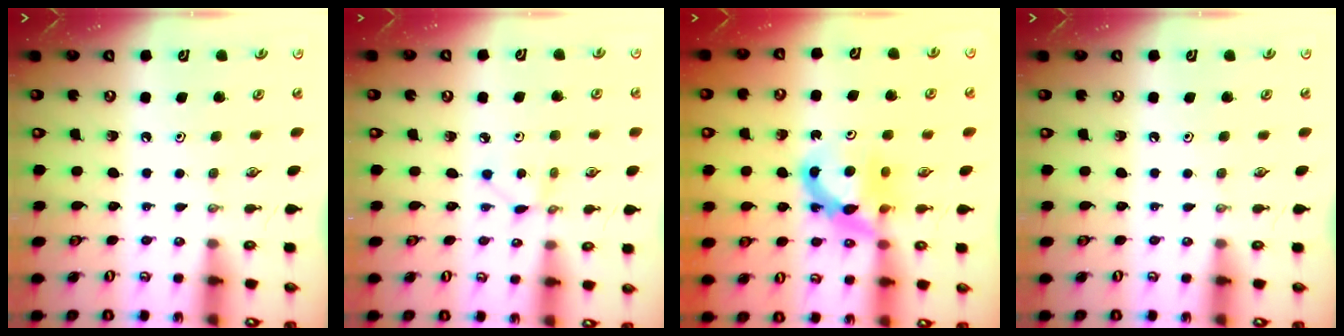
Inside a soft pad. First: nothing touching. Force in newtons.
{"total": 2.4, "press": 2.4, "slide": 0.3}
{"total": 7.2, "press": 7.2, "slide": 0.5}
{"total": 0.0}